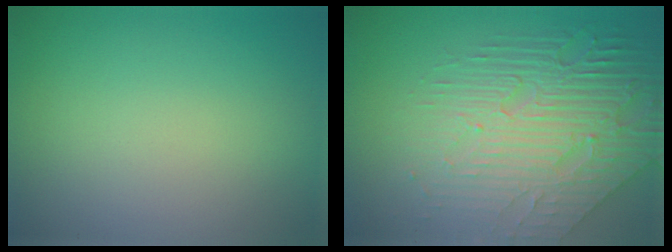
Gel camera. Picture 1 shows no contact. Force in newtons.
{"total": 7.9, "press": 5.7, "slide": 5.5}